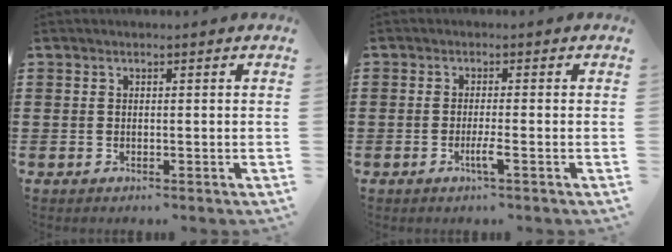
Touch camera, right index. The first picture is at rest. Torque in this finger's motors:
{"motor_torque": [0.77, 0.28, 0.11, 0.05]}